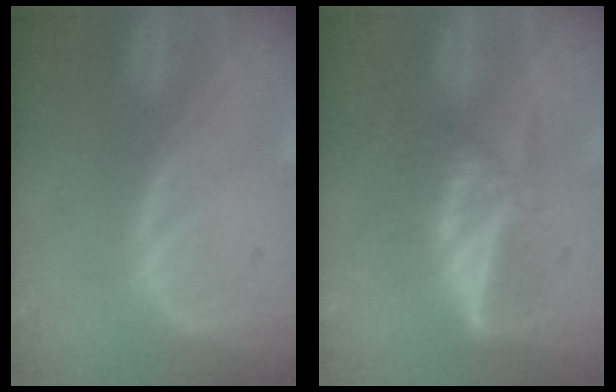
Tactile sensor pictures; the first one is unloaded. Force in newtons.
{"total": 6.0, "press": 5.3, "slide": 2.9}